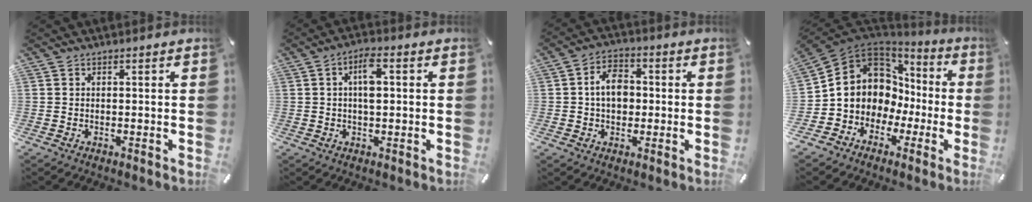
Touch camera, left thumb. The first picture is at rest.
{"total": 5.5, "force": [0.8, 2.3, 5.0], "torque": [-0.082, 0.004, 0.009]}
{"total": 7.6, "force": [0.0, 5.6, 5.2], "torque": [-0.090, 0.007, -0.002]}
{"total": 10.1, "force": [0.2, 9.7, 2.9], "torque": [-0.077, -0.023, 0.011]}